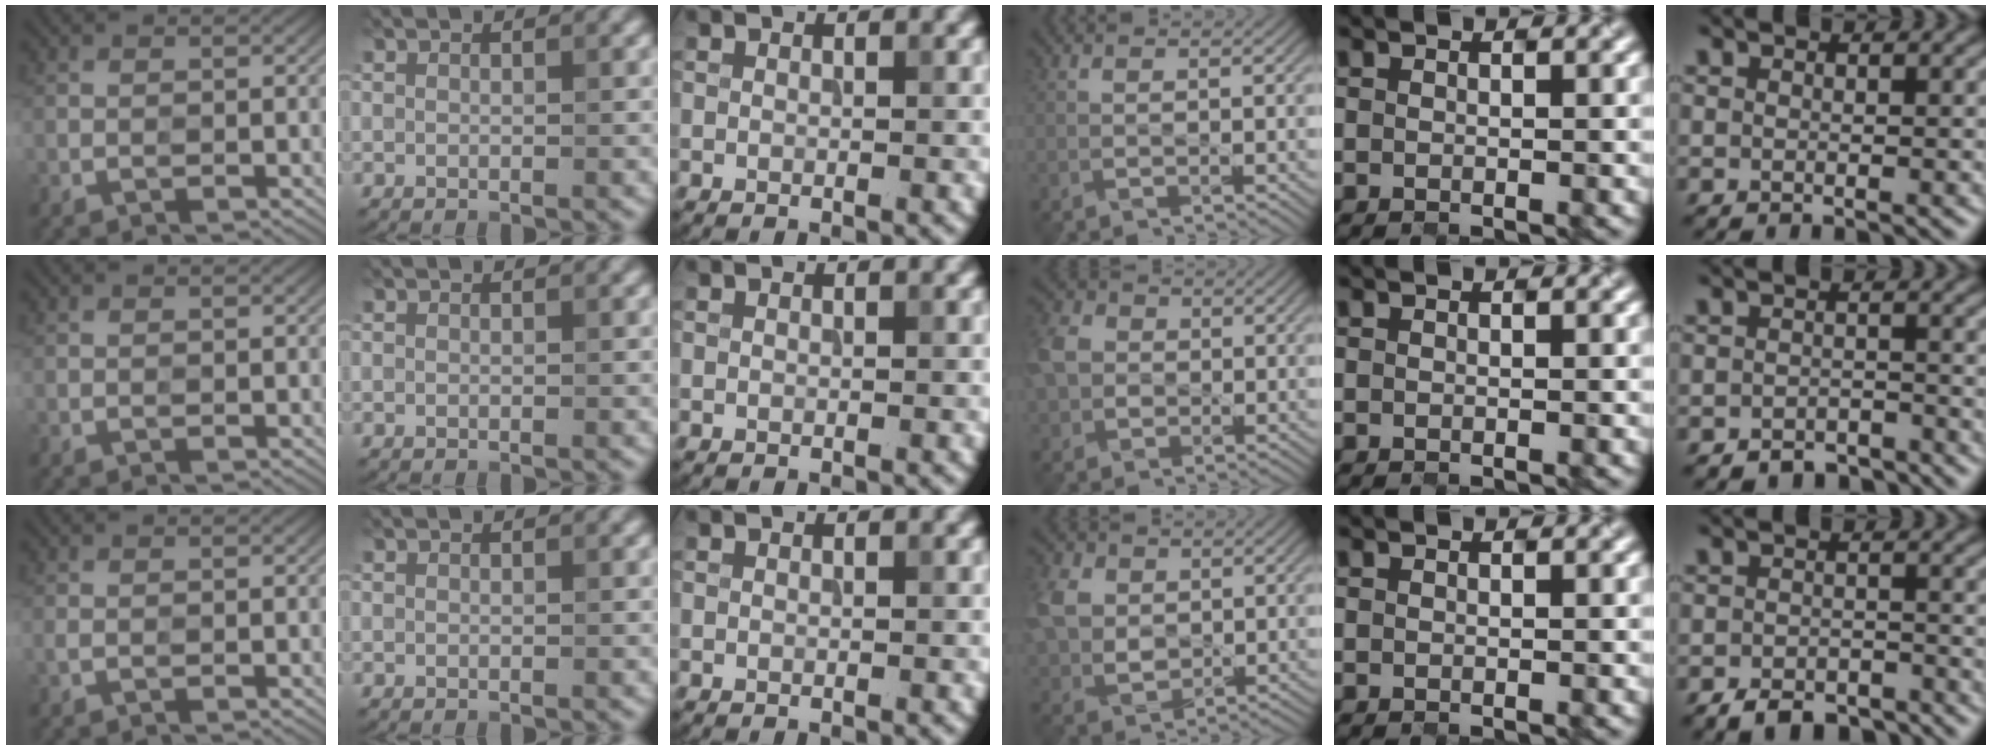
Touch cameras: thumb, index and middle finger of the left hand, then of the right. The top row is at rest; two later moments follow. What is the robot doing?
{"motion": "close", "object": "jewelry box"}